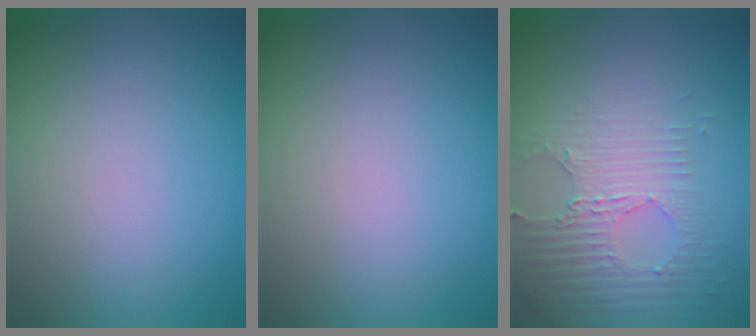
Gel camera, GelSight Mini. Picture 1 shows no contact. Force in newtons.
{"total": 0.0}
{"total": 3.6, "press": 3.3, "slide": 1.2}